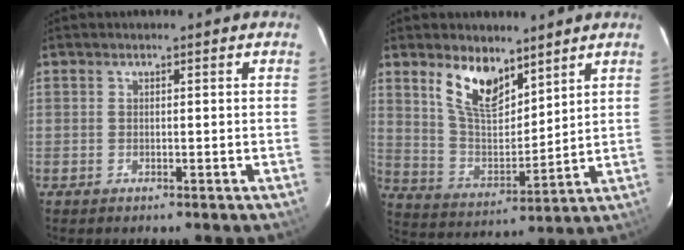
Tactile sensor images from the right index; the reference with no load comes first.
{"total": 11.4, "force": [7.5, 5.1, 7.0], "torque": [-0.133, 0.002, 0.150]}